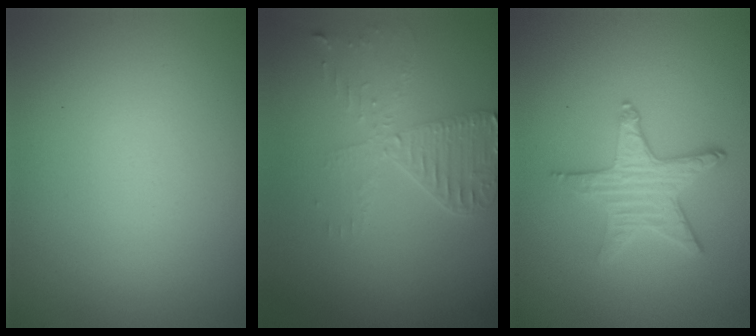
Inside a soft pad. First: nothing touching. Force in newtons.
{"total": 3.3, "press": 2.8, "slide": 1.7}
{"total": 3.2, "press": 3.0, "slide": 1.2}